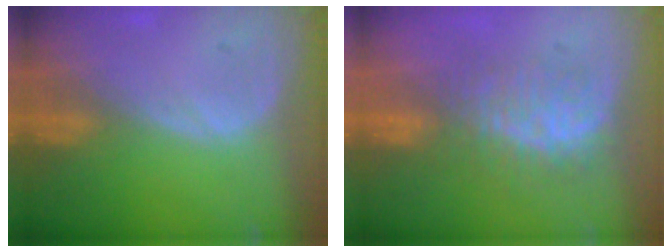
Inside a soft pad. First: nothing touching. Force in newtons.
{"total": 7.6, "press": 7.3, "slide": 2.2}